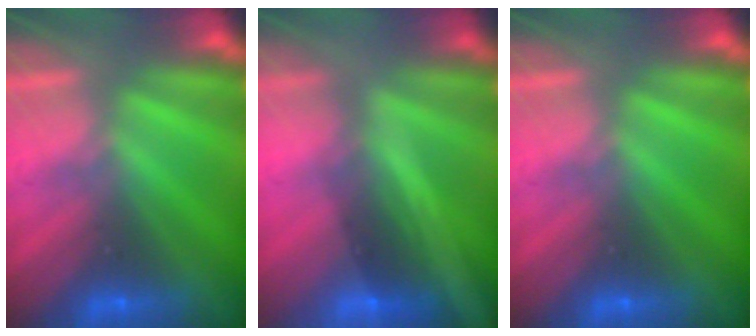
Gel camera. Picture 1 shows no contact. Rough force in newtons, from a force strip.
{"total": 2.1}
{"total": 0.0}